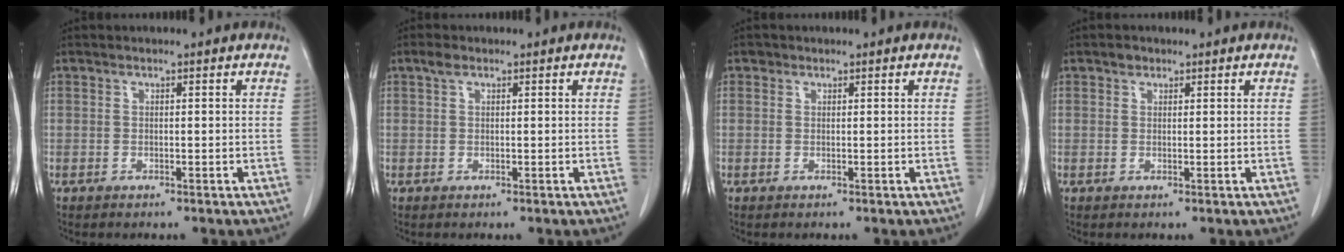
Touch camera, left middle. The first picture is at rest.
{"total": 1.2, "force": [0.8, 0.6, 0.7], "torque": [-0.016, 0.010, 0.014]}
{"total": 0.6, "force": [0.4, 0.4, 0.0], "torque": [0.001, 0.000, 0.005]}
{"total": 1.1, "force": [0.8, 0.7, 0.3], "torque": [-0.003, 0.000, 0.011]}